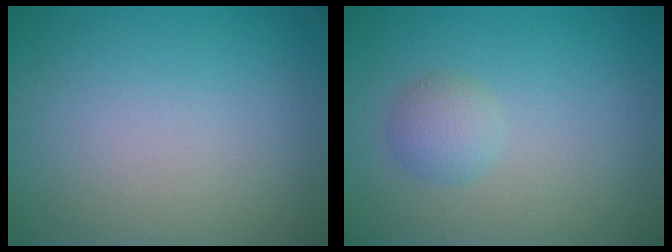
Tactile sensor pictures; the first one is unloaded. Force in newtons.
{"total": 1.8, "press": 1.8, "slide": 0.1}